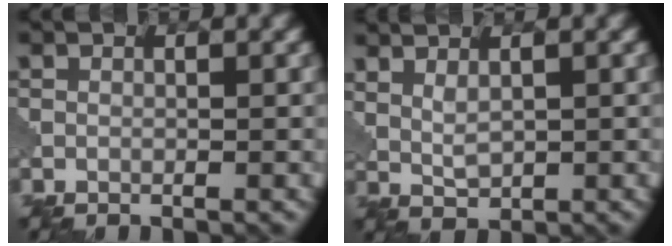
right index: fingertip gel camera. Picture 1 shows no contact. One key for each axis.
{"total": 2.2, "fx": 1.4, "fy": 0.6, "fz": 1.5, "tx": -0.036, "ty": -0.003, "tz": 0.035}